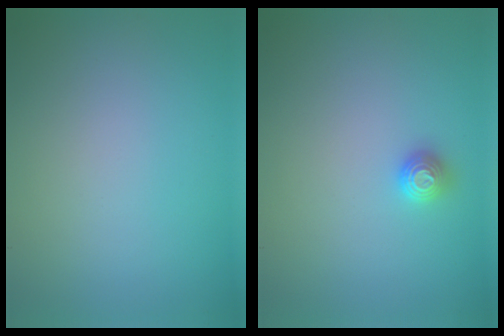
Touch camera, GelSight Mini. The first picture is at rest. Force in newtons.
{"total": 1.0, "press": 1.0, "slide": 0.3}